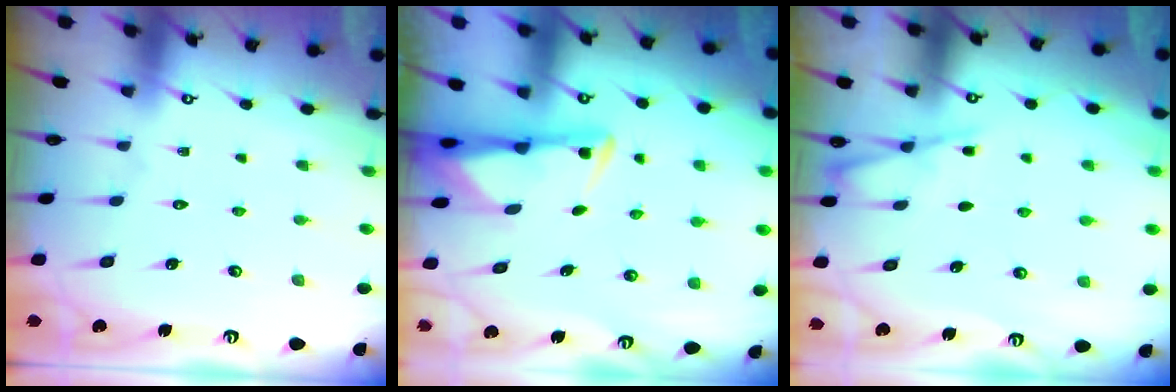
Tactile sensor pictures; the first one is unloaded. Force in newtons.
{"total": 3.0, "press": 2.9, "slide": 0.7}
{"total": 4.2, "press": 4.2, "slide": 0.6}